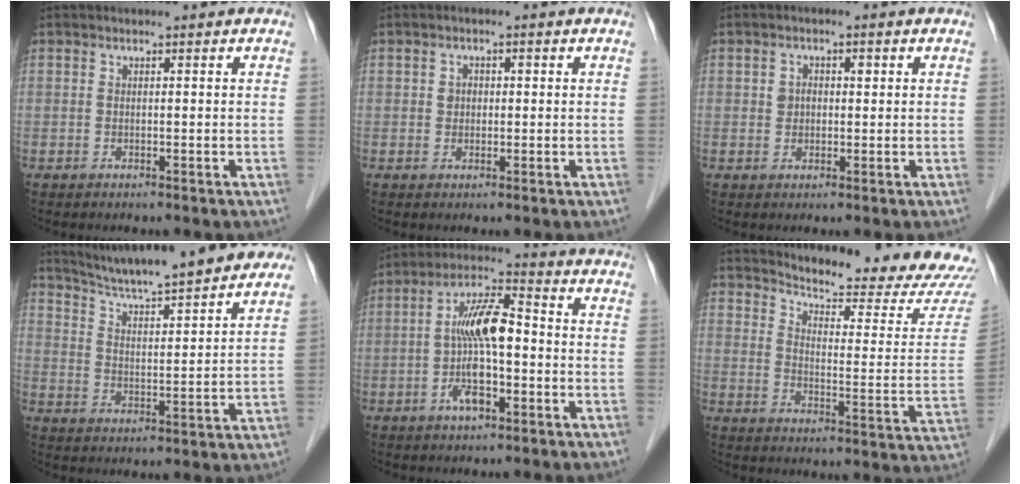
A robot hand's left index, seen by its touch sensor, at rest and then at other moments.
{"total": 1.7, "force": [0.0, 1.5, 0.9], "torque": [-0.018, 0.006, 0.000]}
{"total": 2.4, "force": [0.2, 2.1, 1.2], "torque": [-0.026, 0.012, 0.004]}
{"total": 17.4, "force": [15.4, 1.1, 8.1], "torque": [-0.126, 0.012, 0.225]}
{"total": 9.7, "force": [-1.7, 2.9, 9.1], "torque": [-0.182, 0.017, -0.035]}
{"total": 18.4, "force": [17.8, 0.3, 4.9], "torque": [-0.080, -0.100, 0.219]}